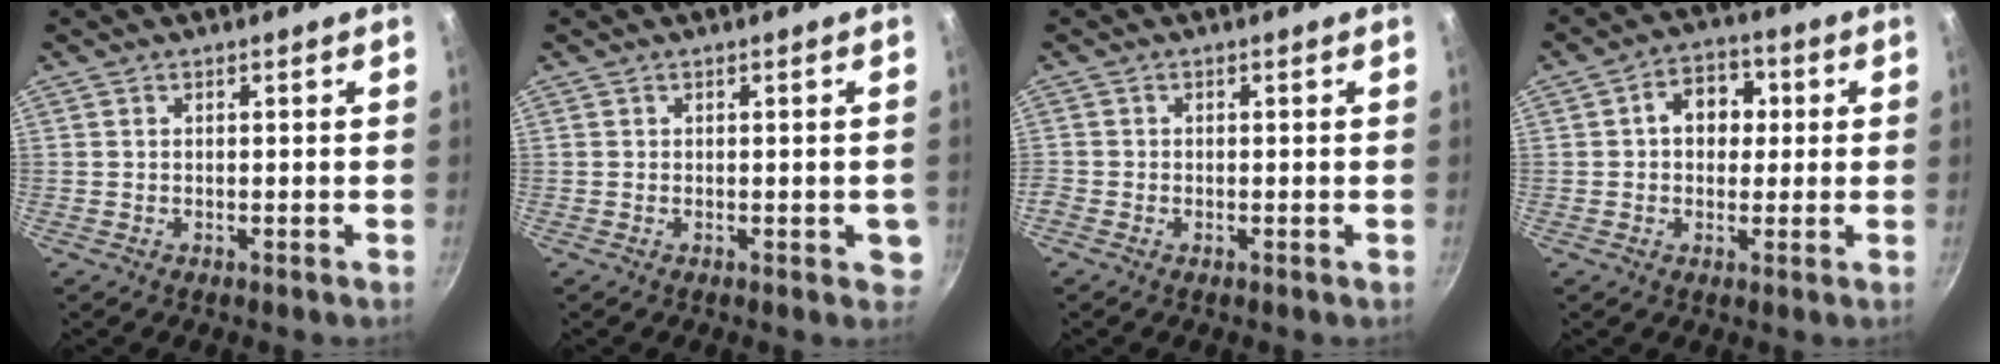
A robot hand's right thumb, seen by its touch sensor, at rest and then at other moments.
{"total": 2.8, "force": [-0.5, 1.3, 2.4], "torque": [-0.014, 0.000, -0.007]}
{"total": 0.9, "force": [-0.5, 0.5, 0.5], "torque": [-0.014, 0.002, -0.013]}
{"total": 7.9, "force": [1.1, 6.1, 4.9], "torque": [-0.035, 0.011, 0.007]}